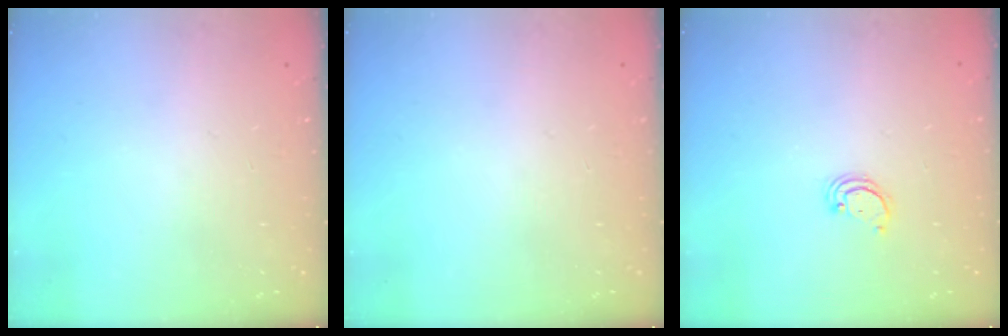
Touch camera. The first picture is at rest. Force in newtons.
{"total": 0.0}
{"total": 2.2, "press": 2.2, "slide": 0.2}